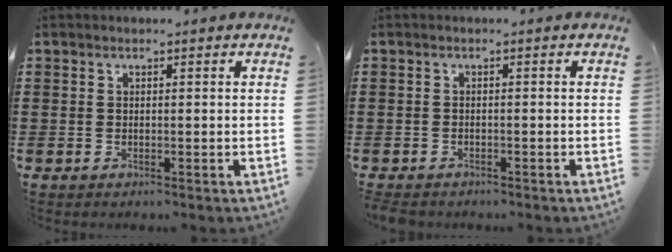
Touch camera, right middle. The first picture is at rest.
{"total": 1.0, "force": [-0.9, 0.4, 0.0], "torque": [-0.003, 0.000, -0.021]}